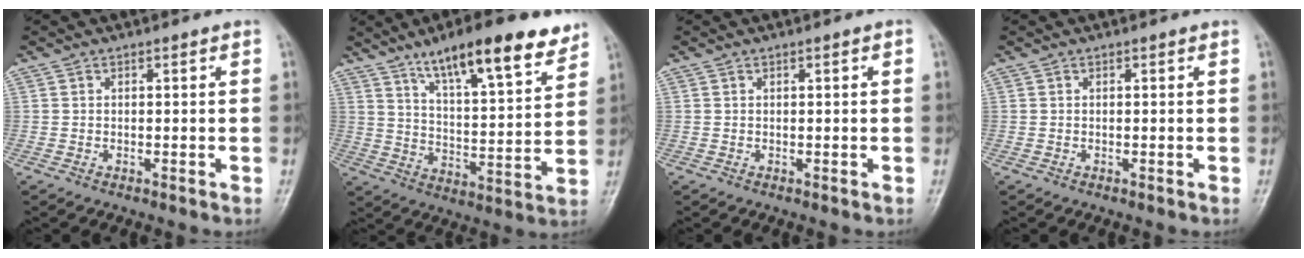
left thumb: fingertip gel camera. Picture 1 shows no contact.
{"total": 17.4, "force": [11.7, 4.6, 12.0], "torque": [-0.154, -0.054, 0.187]}
{"total": 0.7, "force": [0.1, 0.1, 0.6], "torque": [-0.011, 0.001, 0.002]}
{"total": 0.0}